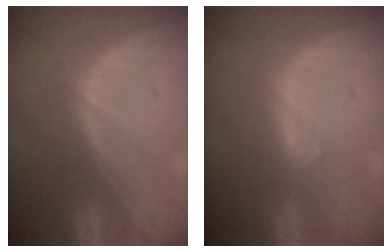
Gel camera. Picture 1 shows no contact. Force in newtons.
{"total": 1.1, "press": 1.0, "slide": 0.2}